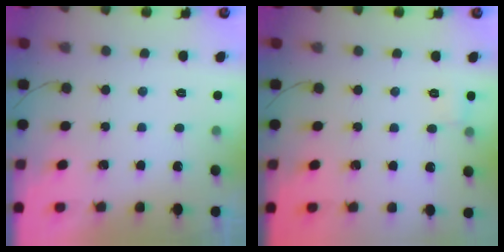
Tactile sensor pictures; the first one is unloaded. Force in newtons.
{"total": 6.2, "press": 5.9, "slide": 1.9}